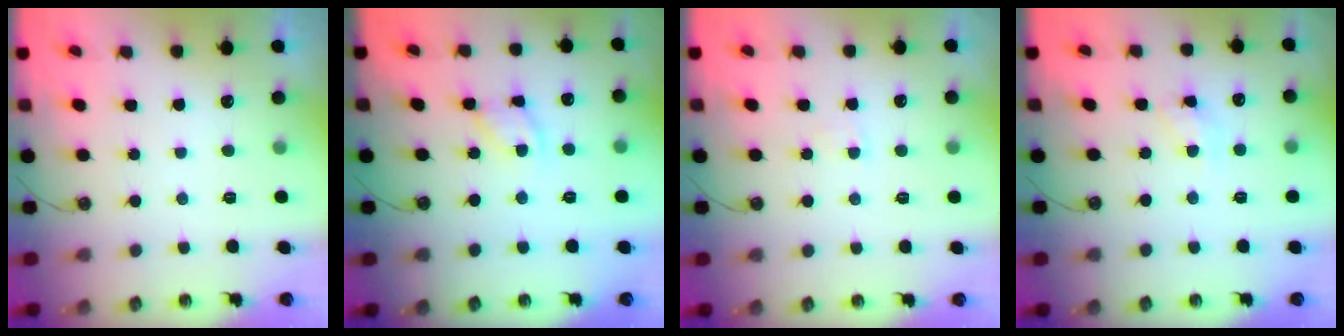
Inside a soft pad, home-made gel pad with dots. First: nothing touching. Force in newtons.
{"total": 8.1, "press": 8.1, "slide": 0.4}
{"total": 3.0, "press": 3.0, "slide": 0.4}
{"total": 4.6, "press": 4.6, "slide": 0.3}